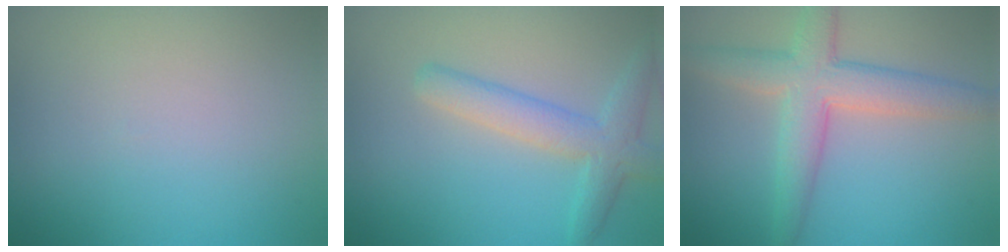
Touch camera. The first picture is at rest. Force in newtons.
{"total": 3.9, "press": 3.8, "slide": 0.1}
{"total": 5.3, "press": 5.3, "slide": 0.1}